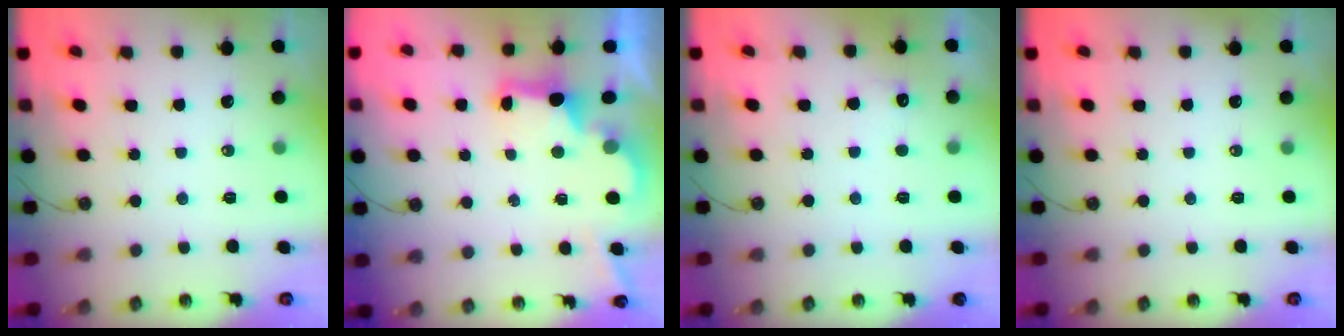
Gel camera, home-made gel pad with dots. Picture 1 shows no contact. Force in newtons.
{"total": 2.9, "press": 2.8, "slide": 0.9}
{"total": 5.9, "press": 5.7, "slide": 1.3}
{"total": 0.0}